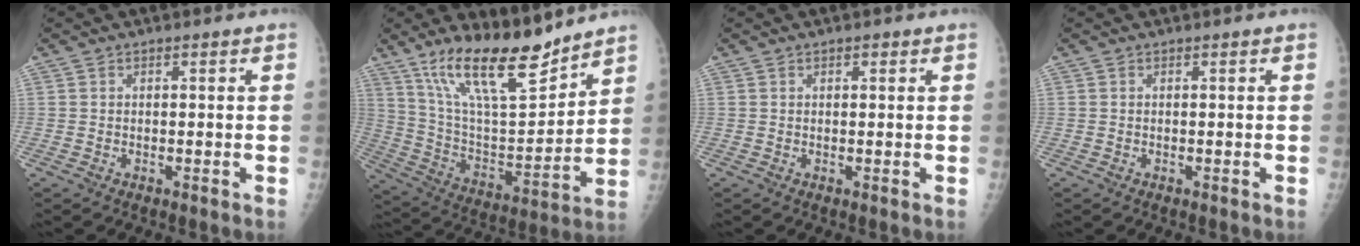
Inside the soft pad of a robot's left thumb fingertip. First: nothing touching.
{"total": 19.0, "force": [14.4, 5.2, 11.2], "torque": [-0.160, -0.086, 0.263]}
{"total": 1.0, "force": [0.5, 0.5, 0.6], "torque": [-0.005, 0.000, 0.006]}
{"total": 0.0}